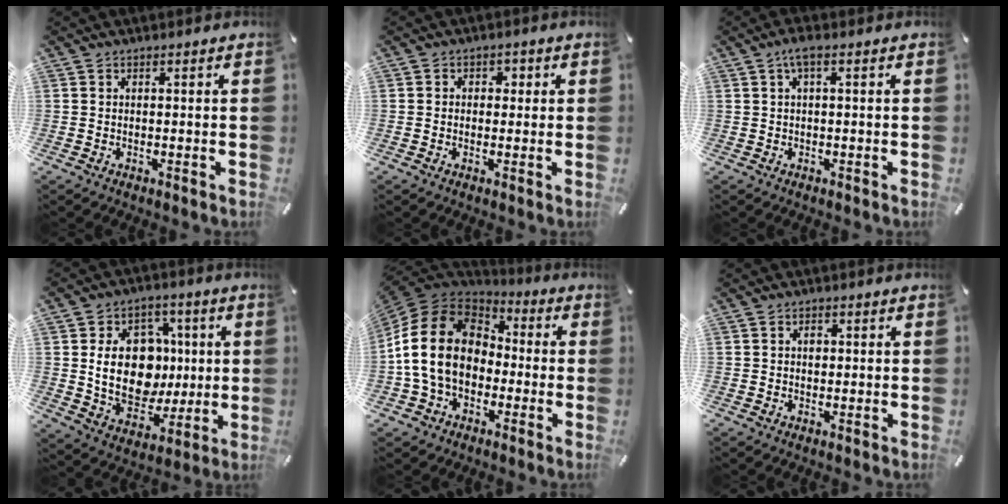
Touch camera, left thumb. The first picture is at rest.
{"total": 2.4, "force": [-0.6, 2.1, 1.0], "torque": [-0.011, 0.008, -0.018]}
{"total": 2.7, "force": [0.7, 0.6, 2.5], "torque": [-0.049, 0.002, 0.011]}
{"total": 17.0, "force": [1.8, 13.5, 10.3], "torque": [-0.183, -0.003, 0.040]}
{"total": 16.9, "force": [-1.9, 13.5, 9.9], "torque": [-0.224, 0.025, -0.042]}
{"total": 1.4, "force": [0.2, 1.1, 0.8], "torque": [-0.010, 0.002, 0.000]}